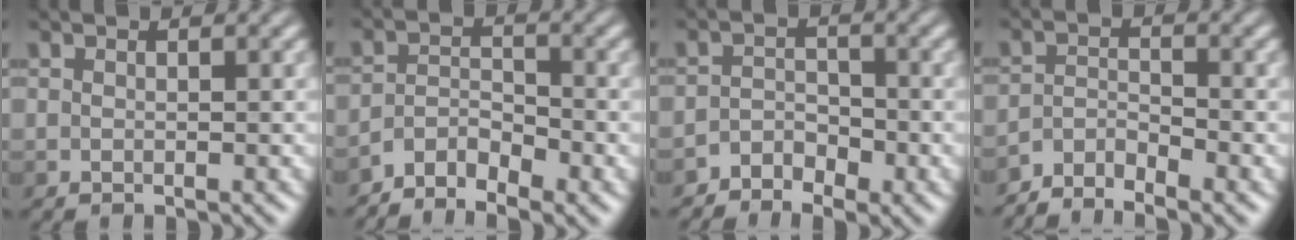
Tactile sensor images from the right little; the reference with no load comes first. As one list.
[{"total": 3.9, "force": [-3.1, 1.4, 1.8], "torque": [-0.030, 0.001, -0.064]}, {"total": 2.5, "force": [-1.9, 1.4, 0.7], "torque": [-0.010, 0.006, -0.040]}, {"total": 3.6, "force": [-3.2, 0.9, 1.3], "torque": [-0.025, -0.002, -0.069]}]